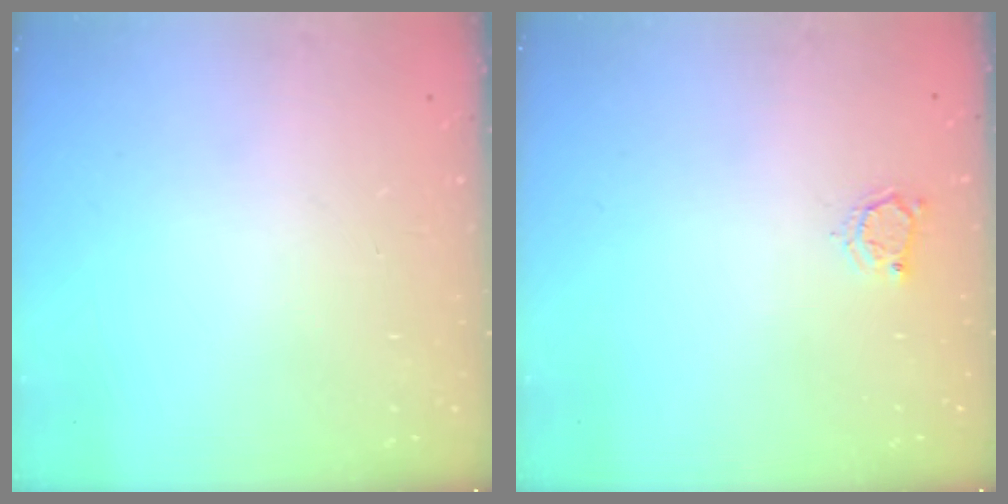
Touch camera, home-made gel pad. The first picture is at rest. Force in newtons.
{"total": 3.2, "press": 3.2, "slide": 0.4}